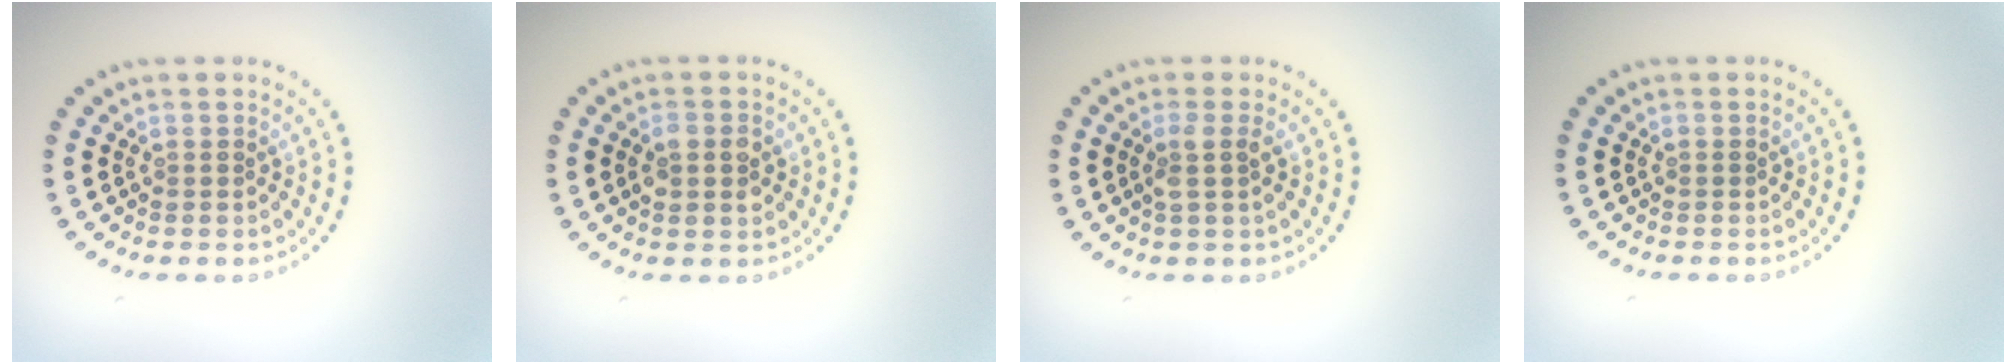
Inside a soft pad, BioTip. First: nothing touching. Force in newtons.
{"total": 2.6, "press": 2.6, "slide": 0.3}
{"total": 1.6, "press": 1.3, "slide": 1.0}
{"total": 0.0}